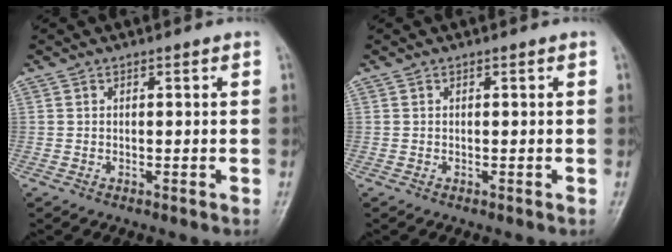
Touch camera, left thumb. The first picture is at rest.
{"total": 0.0}